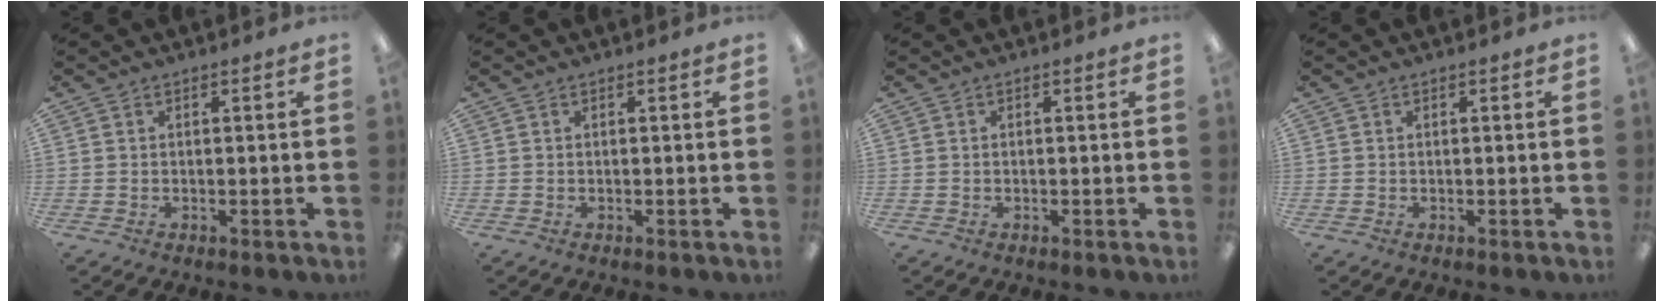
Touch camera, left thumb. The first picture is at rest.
{"total": 0.0}
{"total": 0.0}
{"total": 0.0}